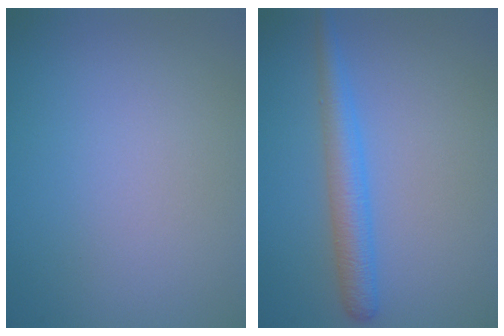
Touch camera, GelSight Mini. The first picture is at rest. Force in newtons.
{"total": 3.2, "press": 3.2, "slide": 0.1}